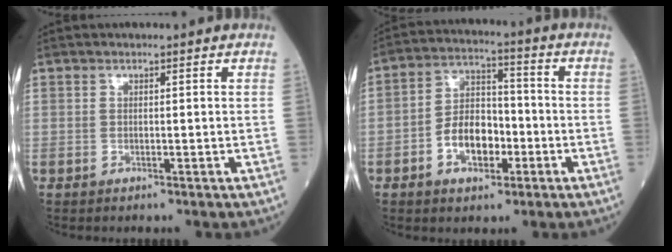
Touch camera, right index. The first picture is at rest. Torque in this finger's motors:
{"motor_torque": [0.07, -0.27, 0.06, 0.02]}